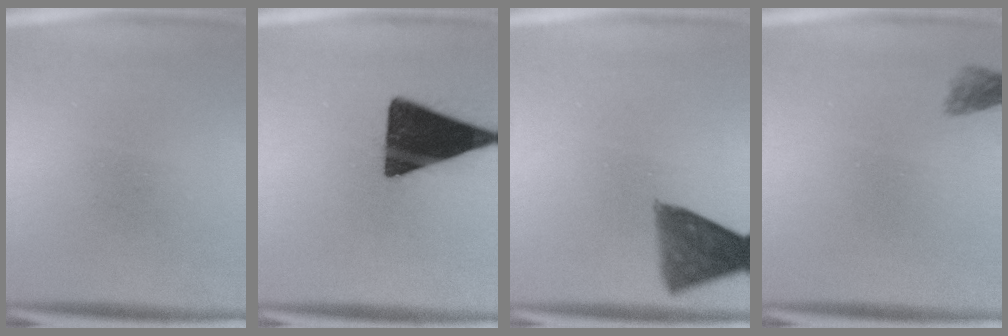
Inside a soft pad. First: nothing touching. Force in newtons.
{"total": 18.1}
{"total": 8.4}
{"total": 1.7}